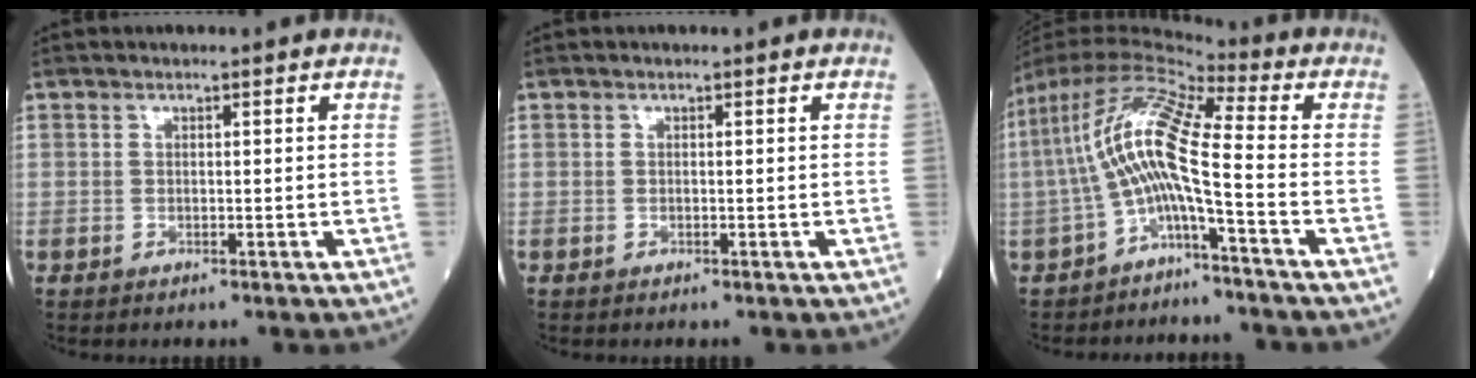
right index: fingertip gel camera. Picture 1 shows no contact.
{"total": 0.0}
{"total": 11.9, "force": [-2.3, 1.1, 11.6], "torque": [-0.236, 0.036, -0.055]}